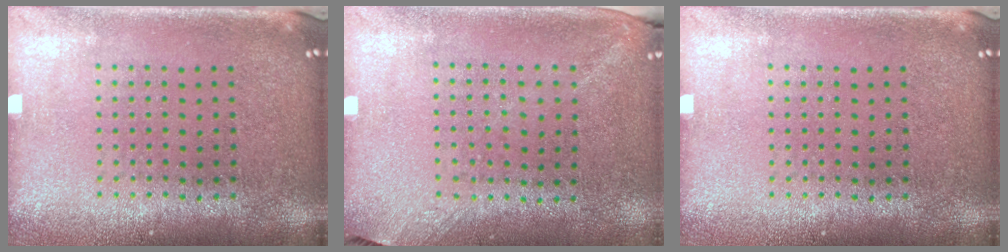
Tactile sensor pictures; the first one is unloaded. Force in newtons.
{"total": 1.3, "press": 1.0, "slide": 0.8}
{"total": 0.0}